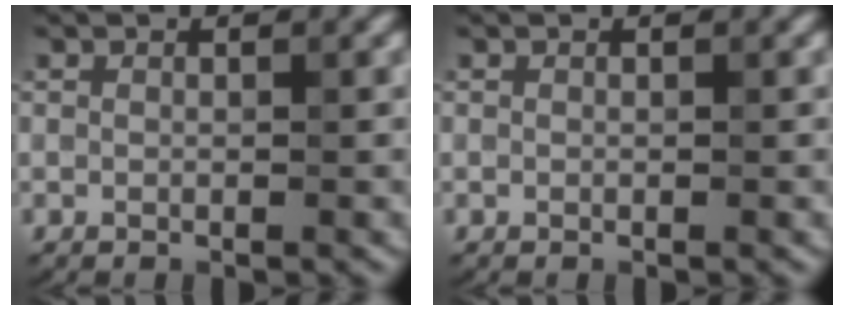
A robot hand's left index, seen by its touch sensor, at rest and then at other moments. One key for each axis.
{"total": 0.0}